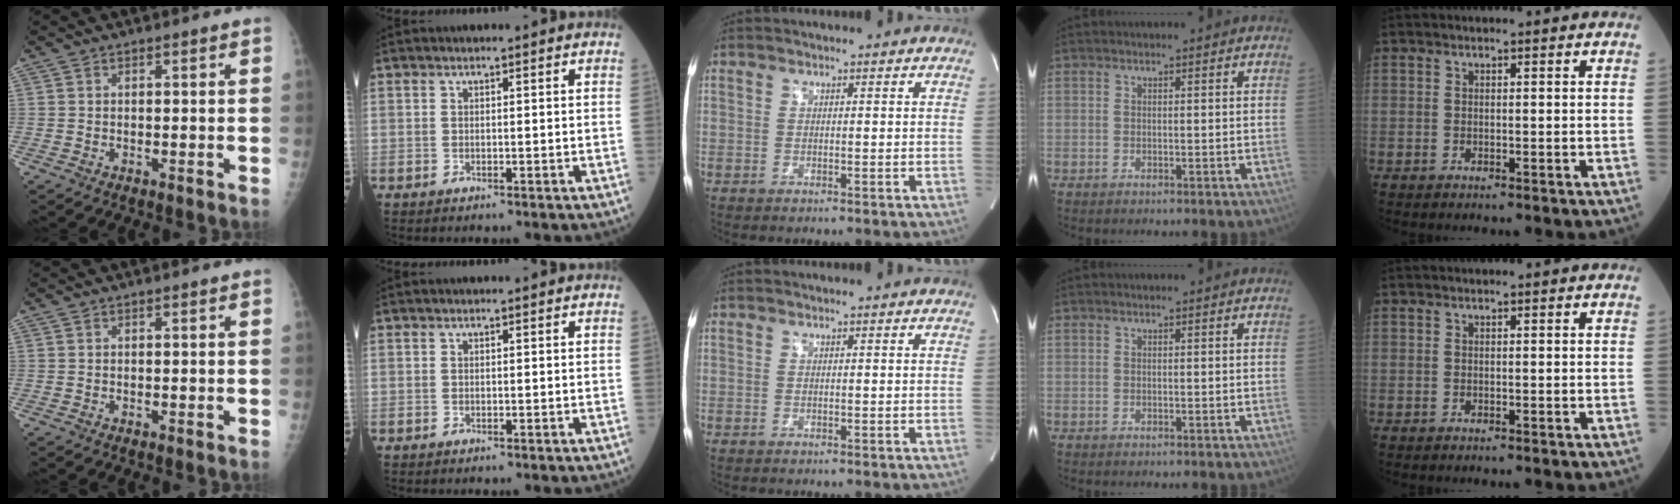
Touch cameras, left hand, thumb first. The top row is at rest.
{}